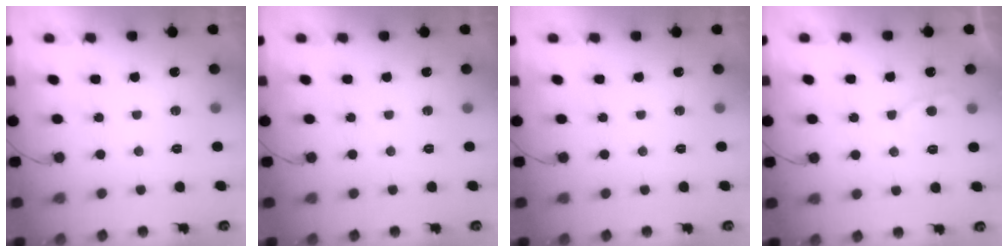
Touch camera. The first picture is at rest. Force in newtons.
{"total": 0.0}
{"total": 0.0}
{"total": 4.1, "press": 4.1, "slide": 0.5}